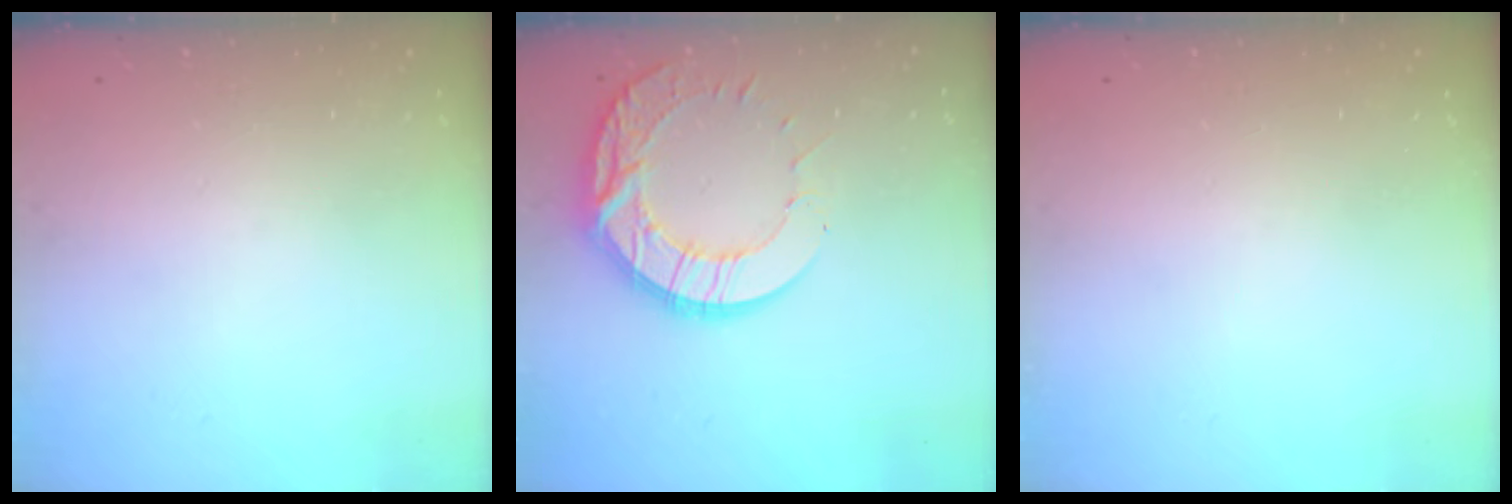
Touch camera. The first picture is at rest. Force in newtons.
{"total": 15.2, "press": 15.2, "slide": 1.2}
{"total": 0.0}